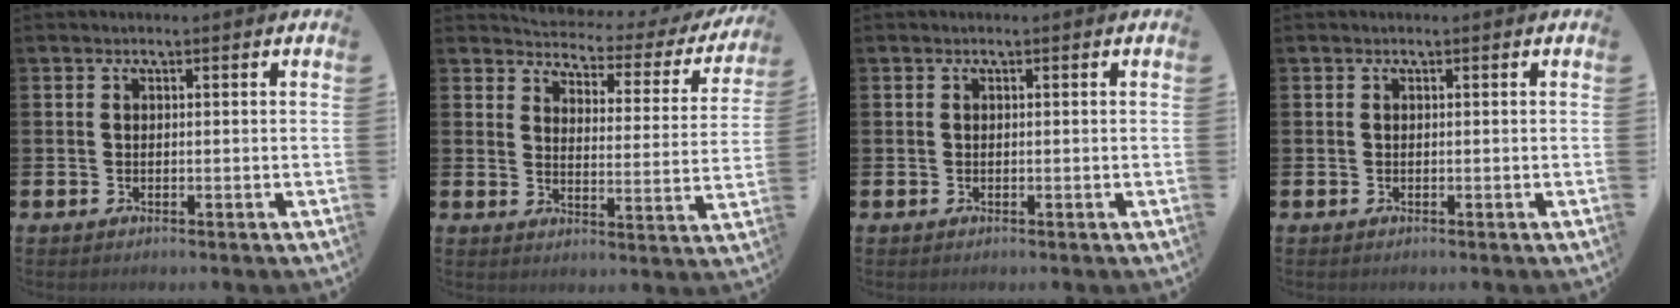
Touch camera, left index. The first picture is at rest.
{"total": 3.1, "force": [2.8, 1.2, 0.6], "torque": [-0.030, -0.030, 0.037]}
{"total": 0.0}
{"total": 0.0}